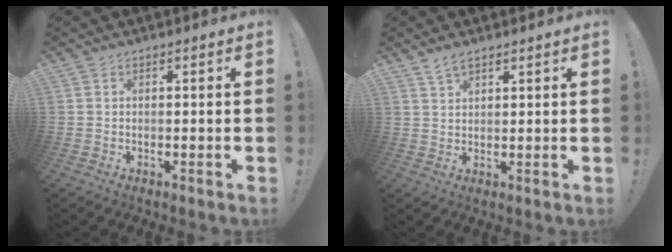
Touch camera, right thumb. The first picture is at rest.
{"total": 3.5, "force": [2.8, 1.3, 1.6], "torque": [-0.022, -0.016, 0.049]}